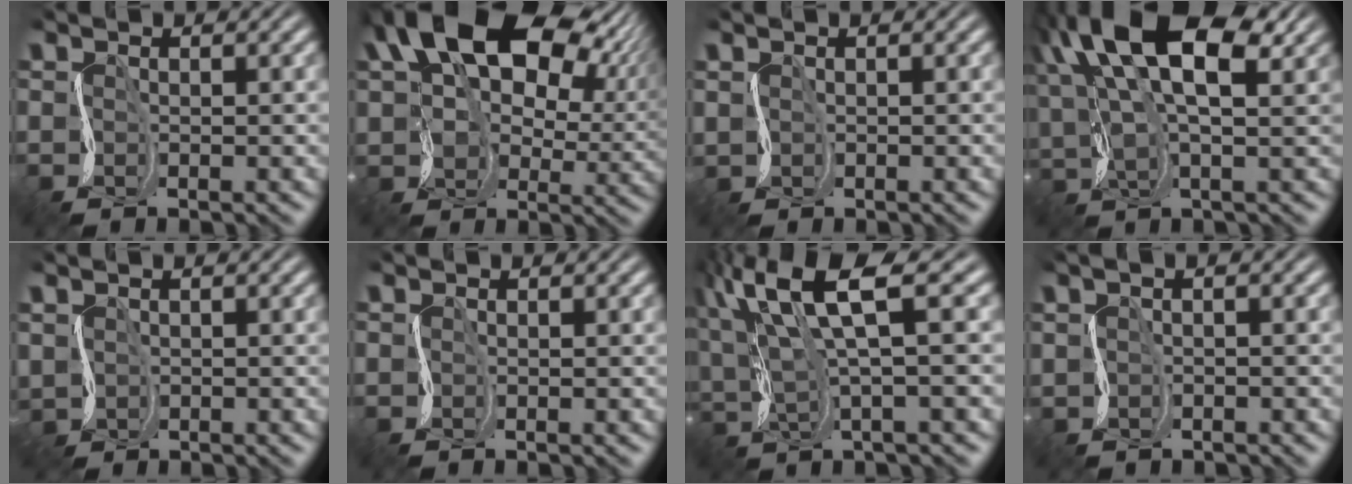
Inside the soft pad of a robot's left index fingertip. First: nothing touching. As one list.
[{"total": 17.7, "force": [8.5, 11.0, 11.0], "torque": [-0.184, 0.041, 0.149]}, {"total": 1.1, "force": [0.6, 0.3, -0.8], "torque": [0.022, 0.004, 0.012]}, {"total": 12.8, "force": [6.7, 5.8, 9.3], "torque": [-0.175, 0.036, 0.109]}, {"total": 1.4, "force": [0.7, 0.8, -0.8], "torque": [0.014, 0.003, 0.015]}, {"total": 0.0}, {"total": 8.8, "force": [4.4, 1.7, 7.4], "torque": [-0.159, 0.027, 0.091]}, {"total": 0.8, "force": [0.7, -0.1, -0.4], "torque": [0.002, 0.008, 0.017]}]